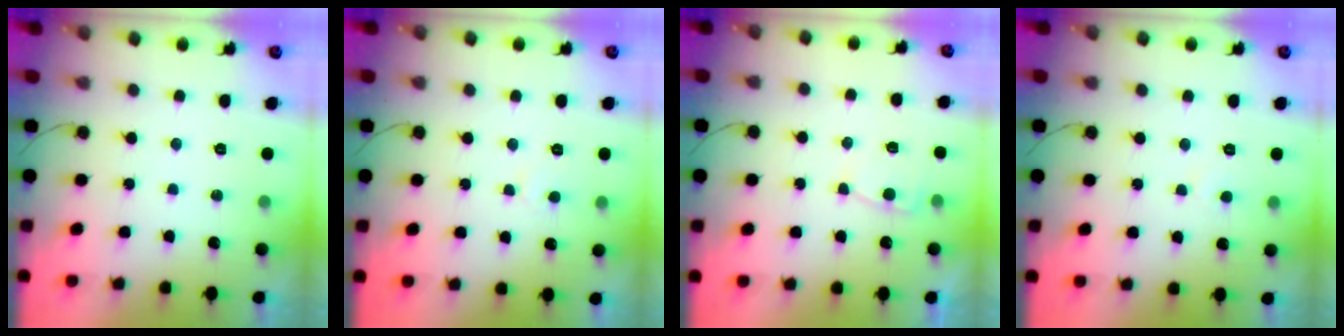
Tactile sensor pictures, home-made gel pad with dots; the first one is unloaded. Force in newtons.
{"total": 2.0, "press": 2.0, "slide": 0.2}
{"total": 5.0, "press": 5.0, "slide": 0.6}
{"total": 2.8, "press": 2.7, "slide": 0.4}